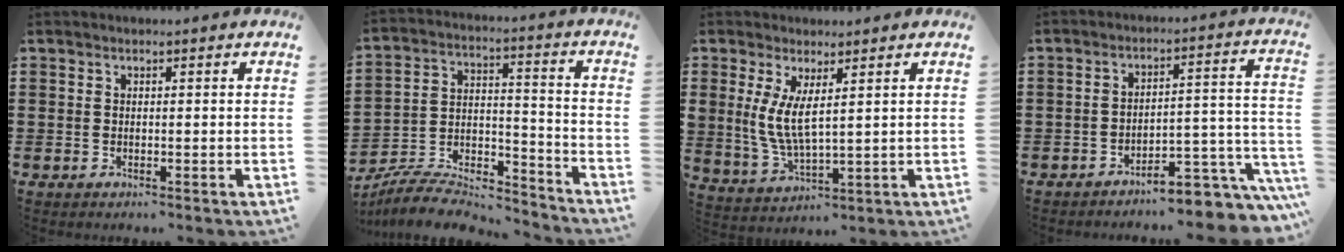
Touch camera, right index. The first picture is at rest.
{"total": 7.9, "force": [-7.4, 1.8, 1.9], "torque": [-0.031, 0.014, -0.145]}
{"total": 5.6, "force": [1.9, 2.3, 4.7], "torque": [-0.107, -0.001, 0.034]}
{"total": 6.4, "force": [-5.8, 0.7, 2.6], "torque": [-0.037, -0.001, -0.110]}